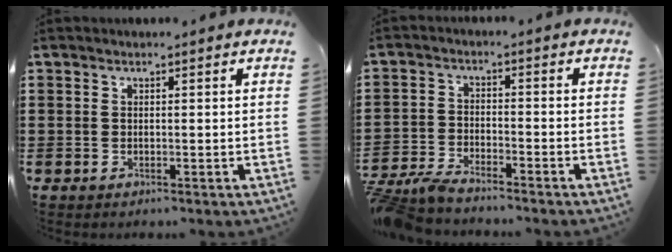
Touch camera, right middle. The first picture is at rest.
{"total": 4.4, "force": [-4.2, 0.4, 1.2], "torque": [-0.052, -0.010, -0.092]}